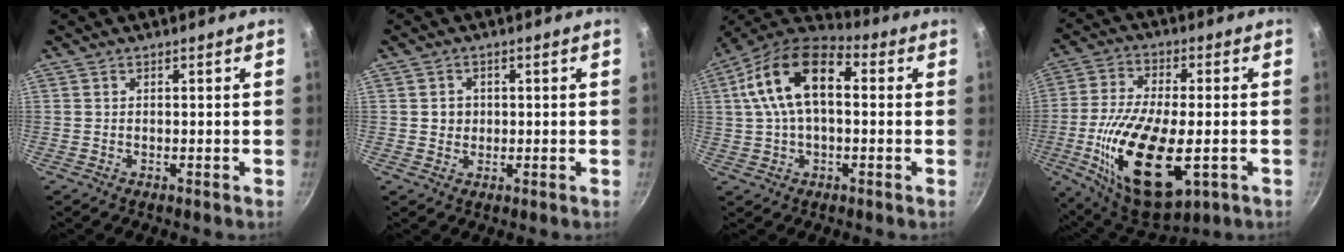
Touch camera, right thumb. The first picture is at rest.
{"total": 2.6, "force": [0.3, 2.4, 1.0], "torque": [-0.002, 0.003, 0.004]}
{"total": 15.9, "force": [2.5, 8.8, 13.0], "torque": [-0.240, 0.042, 0.037]}
{"total": 21.5, "force": [-5.3, 9.7, 18.5], "torque": [-0.355, -0.009, -0.073]}